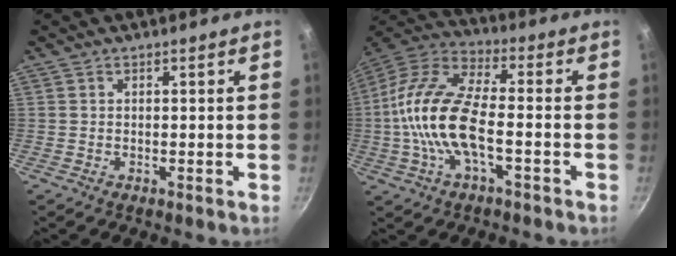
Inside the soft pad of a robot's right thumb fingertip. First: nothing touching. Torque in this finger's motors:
{"motor_torque": [0.08, 1.07, 2.20, -0.56, 0.71]}